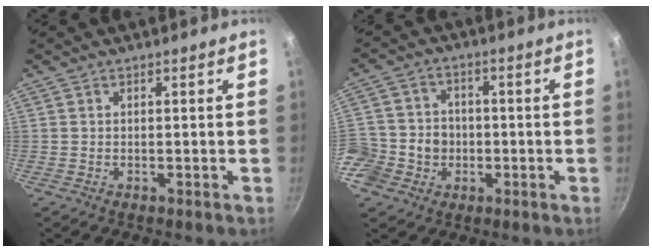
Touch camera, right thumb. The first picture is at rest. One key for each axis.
{"total": 11.7, "fx": -3.2, "fy": 10.5, "fz": 4.1, "tx": -0.070, "ty": 0.033, "tz": -0.063}